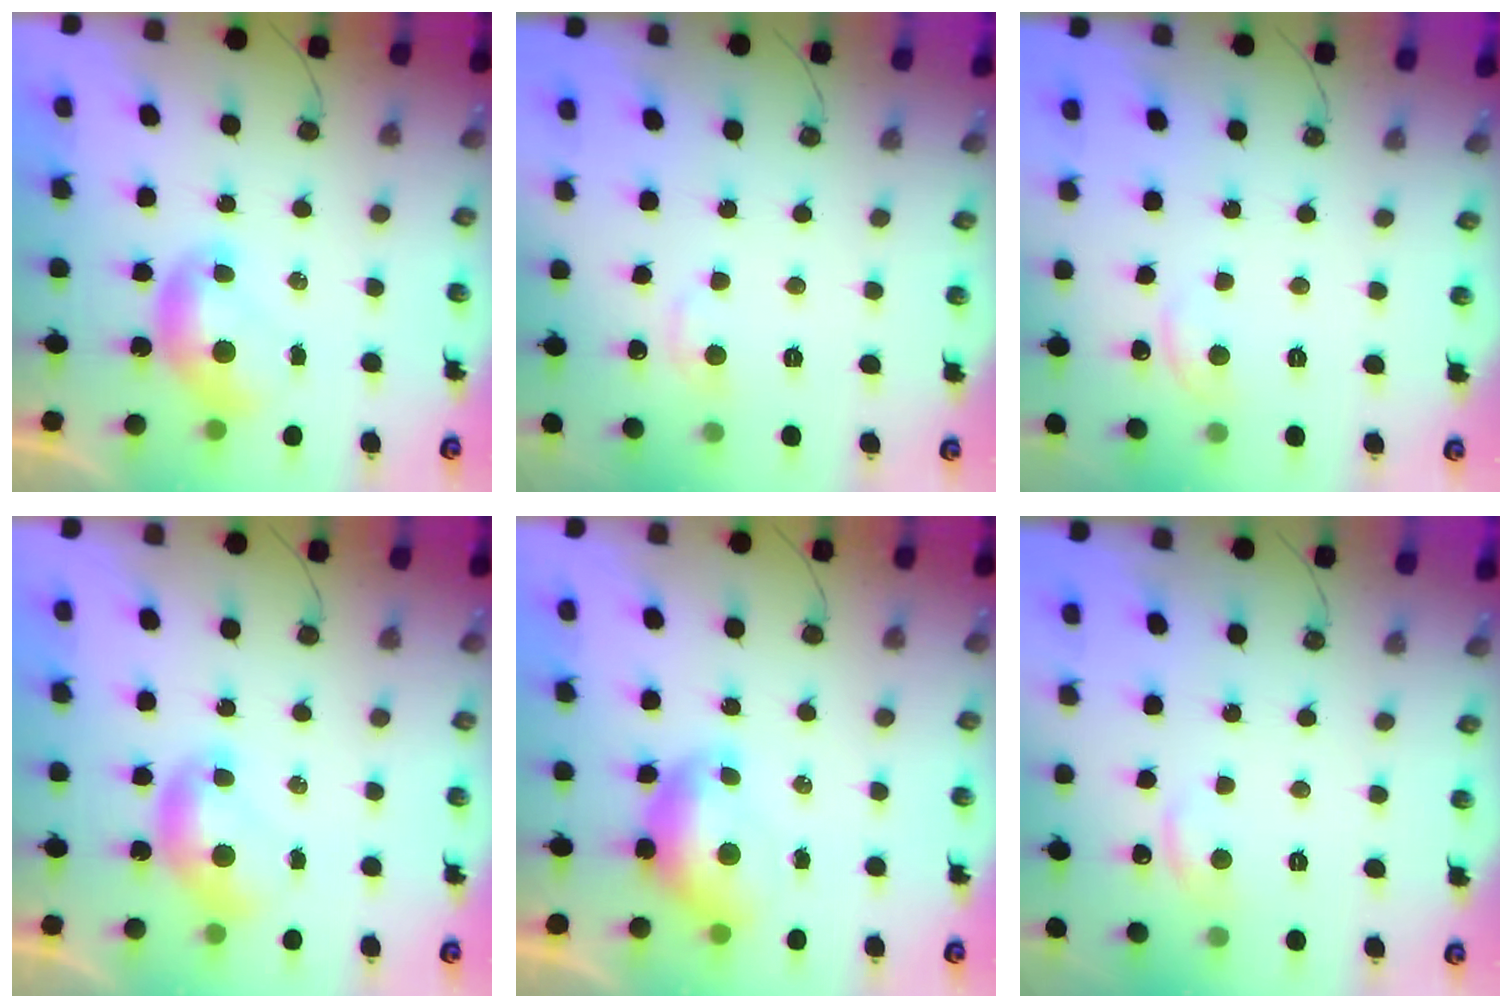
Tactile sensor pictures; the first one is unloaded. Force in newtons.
{"total": 1.0, "press": 0.6, "slide": 0.9}
{"total": 1.3, "press": 1.1, "slide": 0.7}
{"total": 0.0}
{"total": 0.8, "press": 0.7, "slide": 0.4}
{"total": 1.6, "press": 1.3, "slide": 0.8}